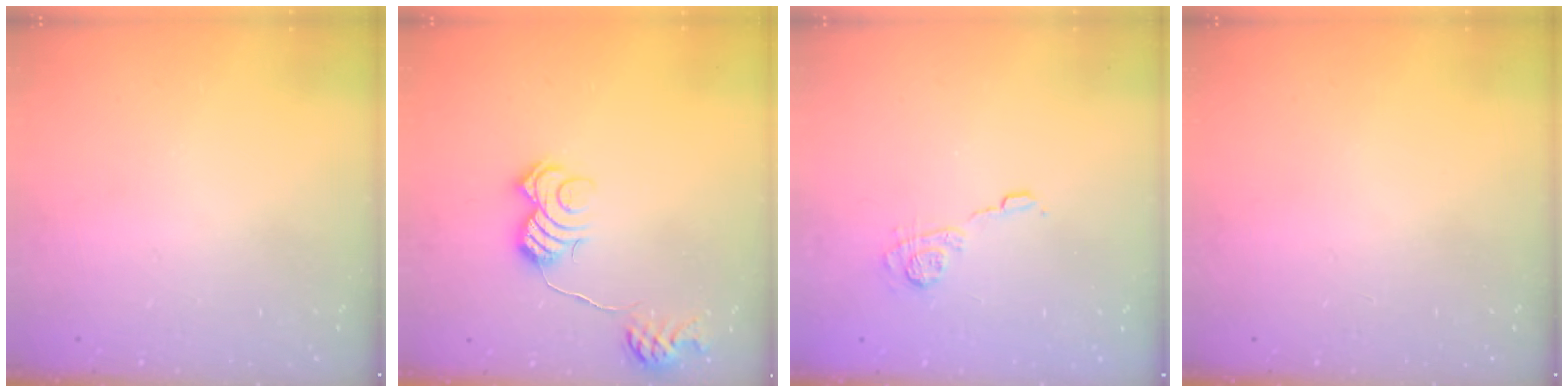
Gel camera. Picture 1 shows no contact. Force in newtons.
{"total": 11.4, "press": 11.4, "slide": 0.5}
{"total": 9.5, "press": 9.5, "slide": 0.8}
{"total": 0.0}